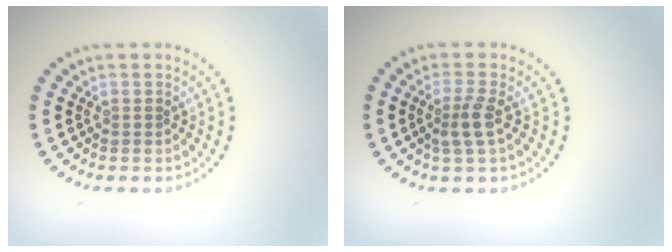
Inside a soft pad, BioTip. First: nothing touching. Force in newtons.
{"total": 2.2, "press": 1.9, "slide": 1.2}